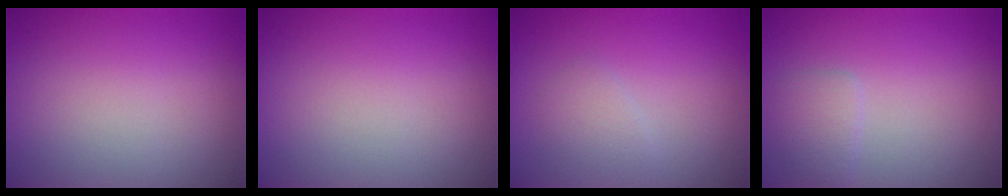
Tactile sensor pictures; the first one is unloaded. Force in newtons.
{"total": 0.0}
{"total": 1.5, "press": 1.4, "slide": 0.1}
{"total": 1.7, "press": 1.7, "slide": 0.1}